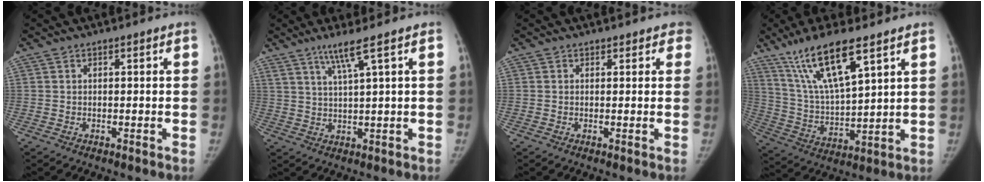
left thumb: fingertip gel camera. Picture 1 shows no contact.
{"total": 4.9, "force": [3.0, -0.9, 3.8], "torque": [-0.081, -0.019, 0.067]}
{"total": 1.9, "force": [1.4, 1.2, 0.6], "torque": [0.022, -0.001, 0.007]}
{"total": 15.1, "force": [9.4, 3.4, 11.3], "torque": [-0.215, -0.040, 0.194]}